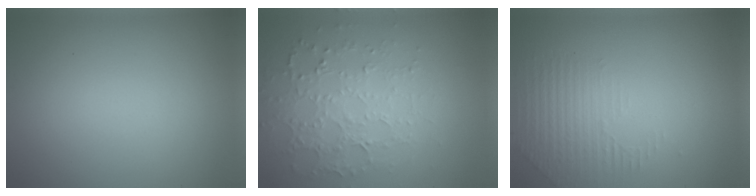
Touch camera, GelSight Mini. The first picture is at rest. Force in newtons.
{"total": 3.5, "press": 3.3, "slide": 1.2}
{"total": 1.5, "press": 0.9, "slide": 1.2}